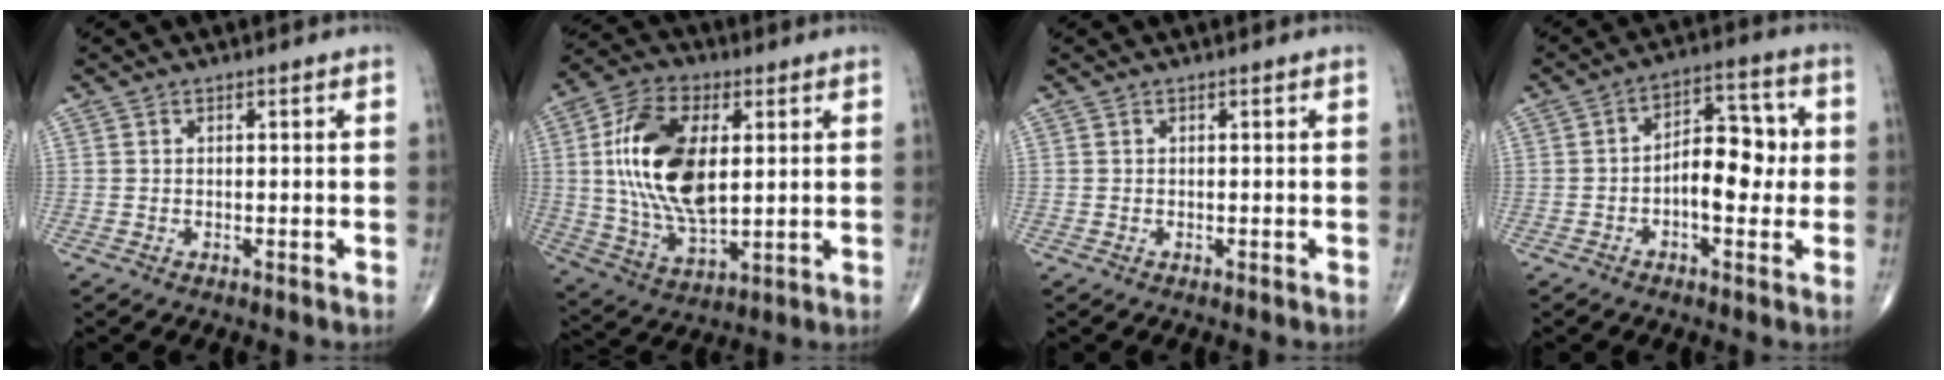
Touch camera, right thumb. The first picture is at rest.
{"total": 19.1, "force": [3.0, 10.1, 16.0], "torque": [-0.303, -0.008, 0.057]}
{"total": 0.0}
{"total": 10.0, "force": [-0.7, 5.5, 8.4], "torque": [-0.101, 0.029, -0.017]}